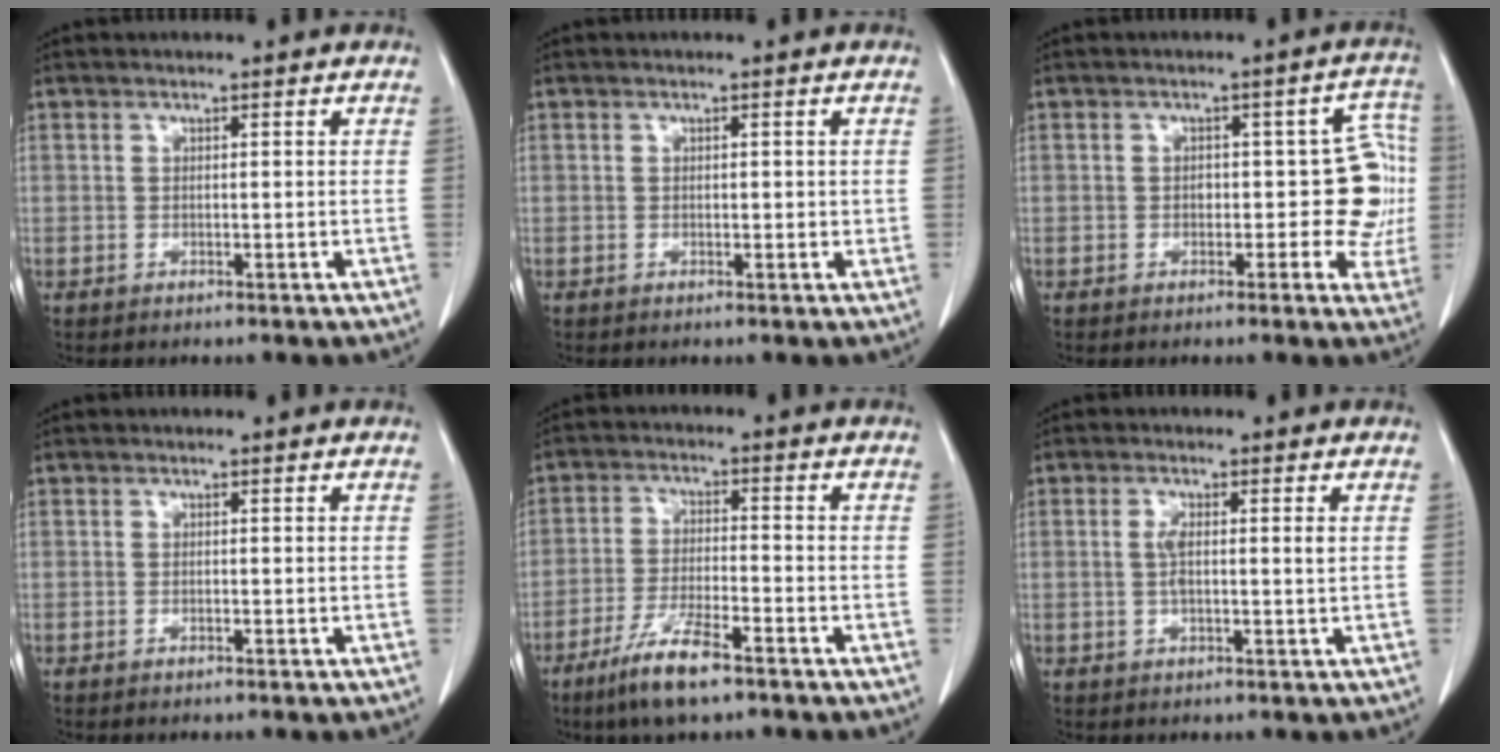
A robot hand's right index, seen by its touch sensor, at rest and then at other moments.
{"total": 1.0, "force": [0.1, 0.6, 0.8], "torque": [-0.009, 0.001, 0.001]}
{"total": 8.5, "force": [-0.6, 4.3, 7.3], "torque": [-0.059, 0.036, -0.006]}
{"total": 0.0}
{"total": 8.4, "force": [-5.6, 1.2, 6.1], "torque": [-0.123, -0.016, -0.101]}
{"total": 3.2, "force": [0.4, 0.6, 3.1], "torque": [-0.060, 0.002, 0.006]}